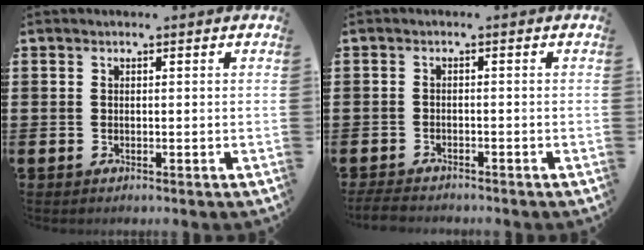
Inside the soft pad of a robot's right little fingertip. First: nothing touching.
{"total": 1.7, "force": [-1.6, 0.2, 0.4], "torque": [-0.010, 0.004, -0.034]}